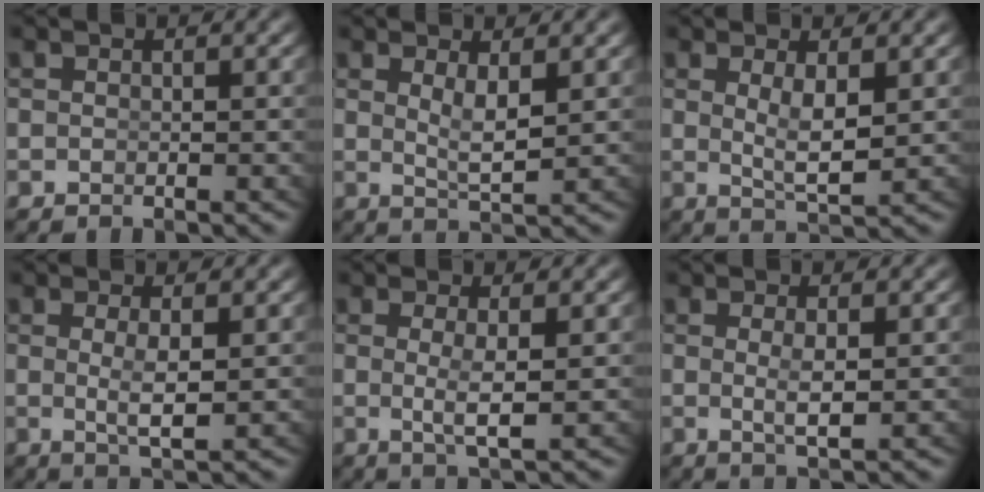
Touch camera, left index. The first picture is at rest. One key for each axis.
{"total": 2.5, "fx": 0.8, "fy": -0.3, "fz": 2.3, "tx": -0.043, "ty": -0.022, "tz": 0.028}
{"total": 3.0, "fx": 0.4, "fy": 0.0, "fz": 3.0, "tx": -0.053, "ty": -0.021, "tz": 0.022}
{"total": 2.6, "fx": 0.1, "fy": -0.1, "fz": 2.6, "tx": -0.048, "ty": -0.018, "tz": 0.014}
{"total": 2.7, "fx": 0.0, "fy": -0.2, "fz": 2.7, "tx": -0.056, "ty": -0.020, "tz": 0.011}
{"total": 2.1, "fx": 0.1, "fy": -0.2, "fz": 2.1, "tx": -0.037, "ty": -0.015, "tz": 0.012}